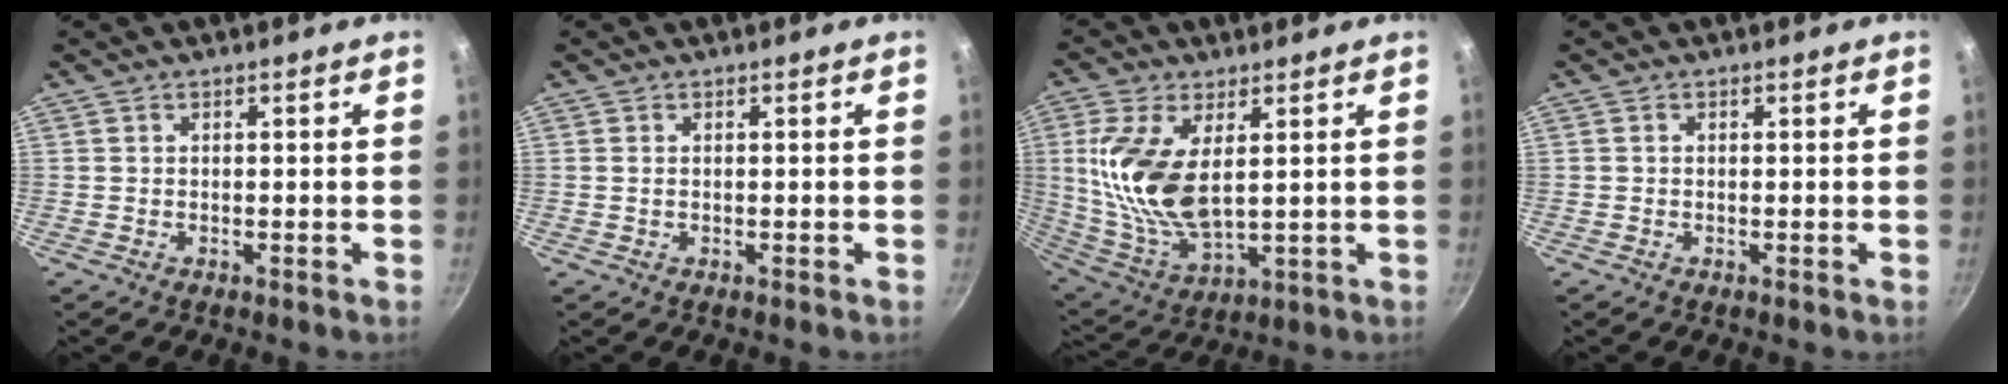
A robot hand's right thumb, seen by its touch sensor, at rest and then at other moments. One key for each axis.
{"total": 0.5, "fx": 0.0, "fy": 0.4, "fz": 0.4, "tx": -0.008, "ty": 0.001, "tz": 0.001}
{"total": 15.6, "fx": 3.2, "fy": 7.8, "fz": 13.1, "tx": -0.261, "ty": -0.021, "tz": 0.074}
{"total": 0.0}